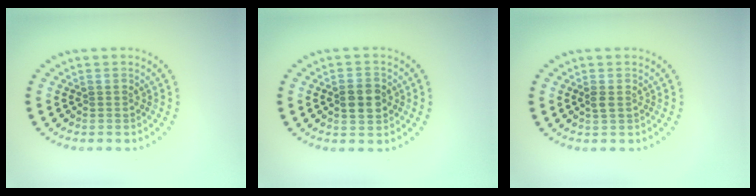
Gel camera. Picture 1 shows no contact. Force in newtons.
{"total": 3.3, "press": 3.3, "slide": 0.2}
{"total": 0.8, "press": 0.8, "slide": 0.2}